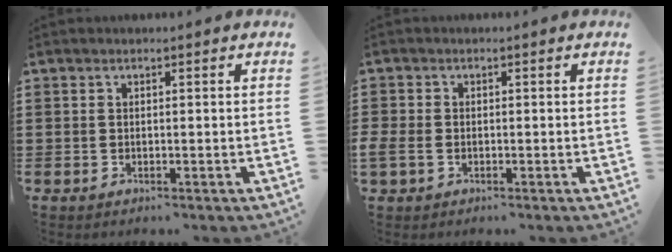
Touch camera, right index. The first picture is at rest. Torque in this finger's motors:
{"motor_torque": [0.62, 0.64, 0.12, 0.06]}